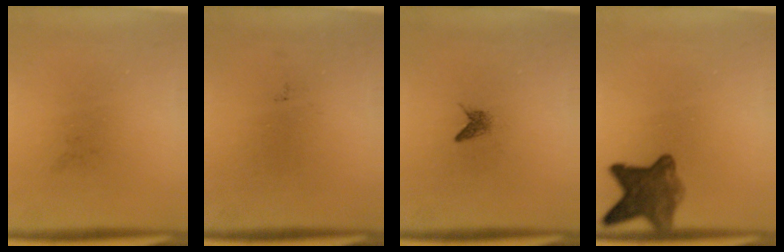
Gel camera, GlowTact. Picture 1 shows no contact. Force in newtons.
{"total": 0.0}
{"total": 1.0}
{"total": 6.7}